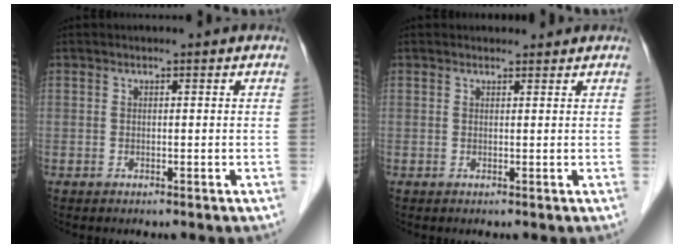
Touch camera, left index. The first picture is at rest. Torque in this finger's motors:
{"motor_torque": [-0.35, -0.34, -0.14, -0.01]}